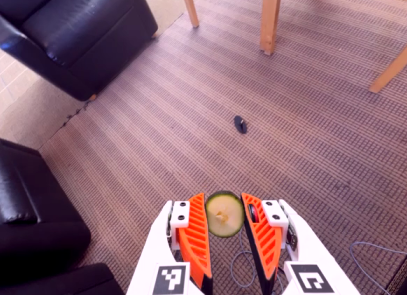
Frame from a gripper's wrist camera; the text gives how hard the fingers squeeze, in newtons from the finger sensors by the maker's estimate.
{"total": 9.1, "left": 9.1, "right": 9.2}